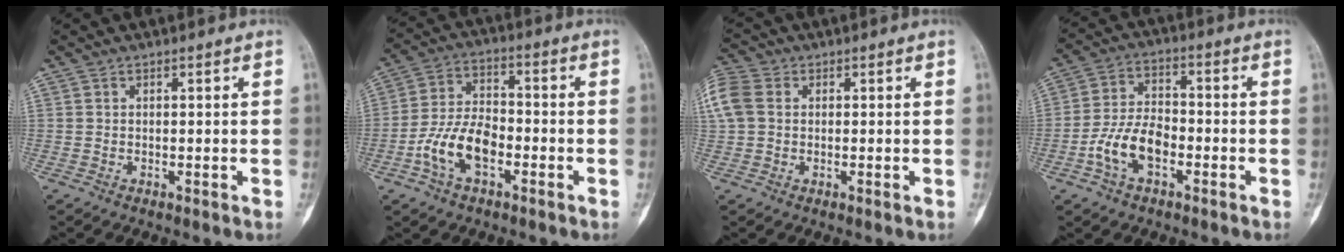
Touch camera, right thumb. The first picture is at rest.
{"total": 10.6, "force": [-4.0, 5.8, 7.9], "torque": [-0.150, 0.031, -0.077]}
{"total": 7.4, "force": [1.1, 5.7, 4.7], "torque": [-0.125, 0.022, 0.020]}
{"total": 9.4, "force": [-3.5, 5.4, 6.9], "torque": [-0.131, 0.030, -0.070]}